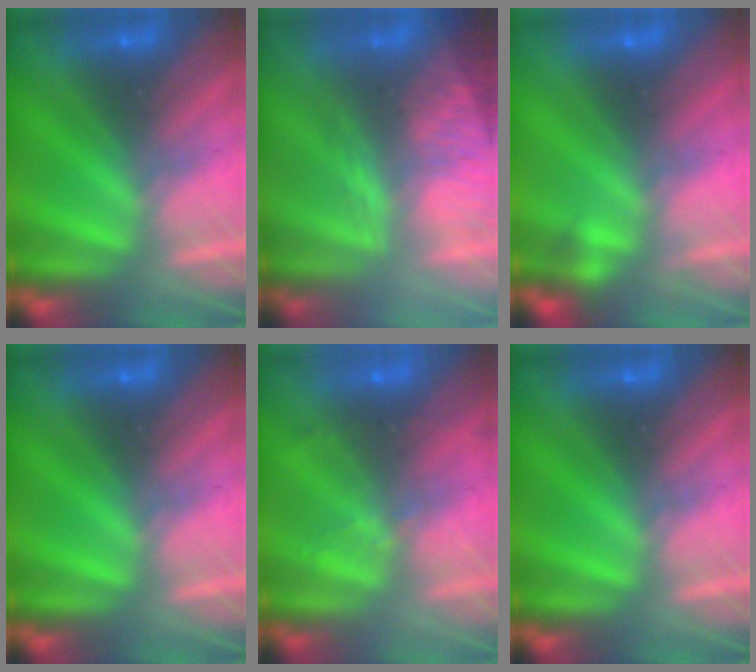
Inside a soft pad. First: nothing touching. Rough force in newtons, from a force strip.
{"total": 3.1}
{"total": 2.1}
{"total": 0.0}
{"total": 2.3}
{"total": 0.0}